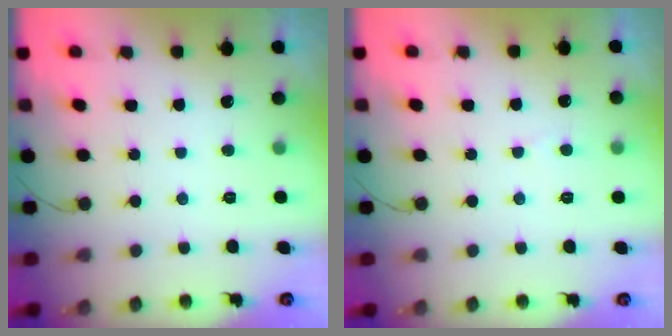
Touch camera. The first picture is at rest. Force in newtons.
{"total": 2.4, "press": 2.4, "slide": 0.2}